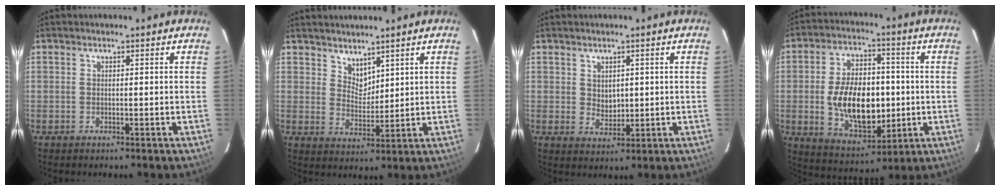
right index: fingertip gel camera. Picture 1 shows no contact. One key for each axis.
{"total": 4.2, "fx": 3.5, "fy": 1.9, "fz": 1.2, "tx": -0.013, "ty": -0.003, "tz": 0.067}
{"total": 3.1, "fx": 1.1, "fy": 2.4, "fz": 1.6, "tx": -0.021, "ty": -0.002, "tz": 0.024}
{"total": 15.9, "fx": -1.2, "fy": 9.3, "fz": 12.9, "tx": -0.241, "ty": 0.005, "tz": -0.001}